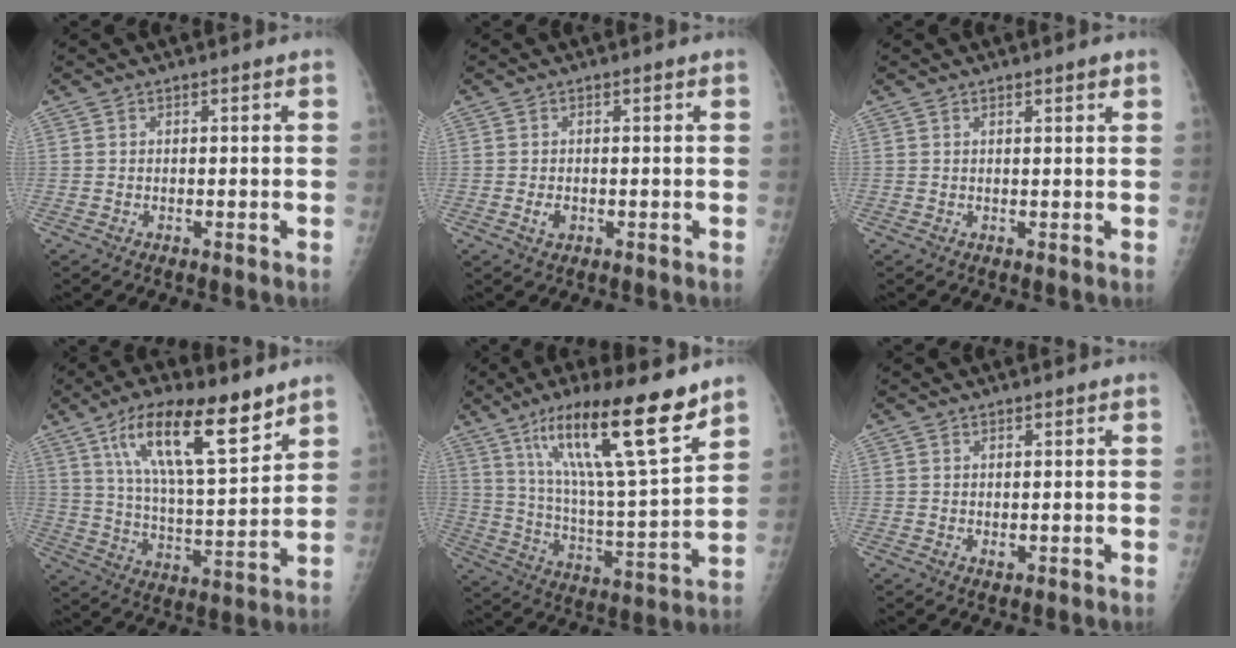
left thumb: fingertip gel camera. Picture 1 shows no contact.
{"total": 1.7, "force": [-0.4, 1.2, 1.1], "torque": [-0.017, 0.000, -0.004]}
{"total": 1.5, "force": [1.0, 0.3, 1.1], "torque": [-0.015, -0.004, 0.013]}
{"total": 18.1, "force": [10.8, 5.4, 13.5], "torque": [-0.204, -0.050, 0.194]}
{"total": 22.3, "force": [13.8, 3.6, 17.1], "torque": [-0.265, -0.060, 0.237]}
{"total": 1.1, "force": [0.3, 0.6, 0.8], "torque": [-0.013, -0.005, 0.009]}